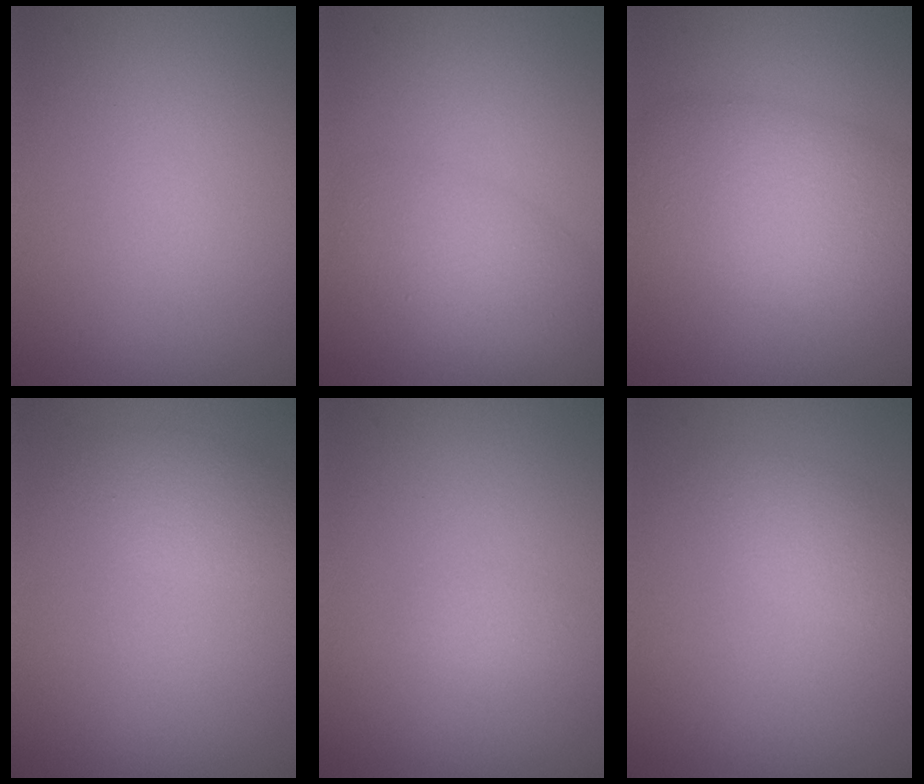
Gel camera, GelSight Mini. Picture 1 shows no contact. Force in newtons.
{"total": 3.7, "press": 3.7, "slide": 0.1}
{"total": 7.6, "press": 7.6, "slide": 0.2}
{"total": 2.1, "press": 2.1, "slide": 0.2}
{"total": 0.7, "press": 0.7, "slide": 0.0}
{"total": 2.2, "press": 2.2, "slide": 0.1}